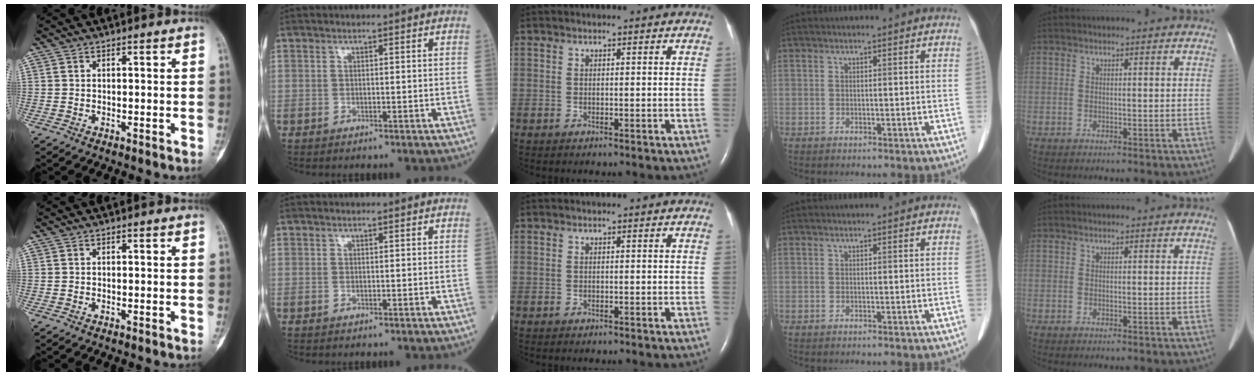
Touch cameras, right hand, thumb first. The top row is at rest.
{}